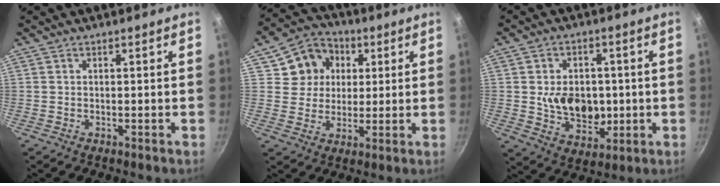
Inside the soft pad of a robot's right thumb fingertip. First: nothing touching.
{"total": 10.3, "force": [3.3, 9.0, 3.8], "torque": [-0.034, 0.009, 0.050]}
{"total": 11.1, "force": [0.0, 8.4, 7.3], "torque": [-0.084, -0.008, 0.010]}